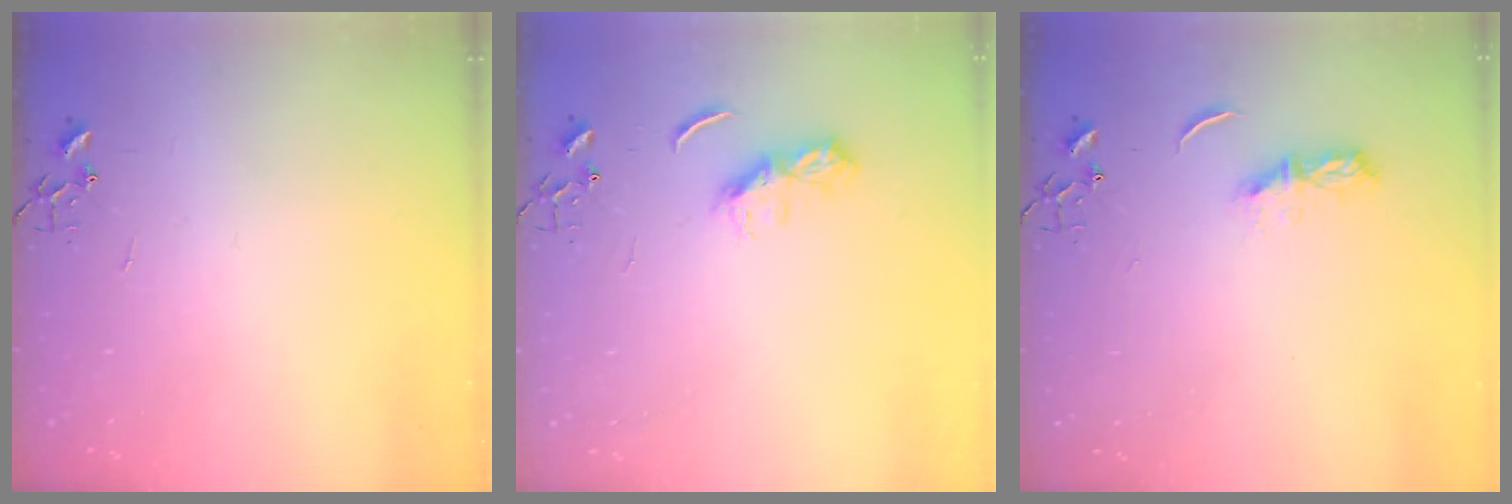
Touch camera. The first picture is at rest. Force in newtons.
{"total": 6.7, "press": 6.7, "slide": 0.6}
{"total": 6.1, "press": 6.0, "slide": 0.7}